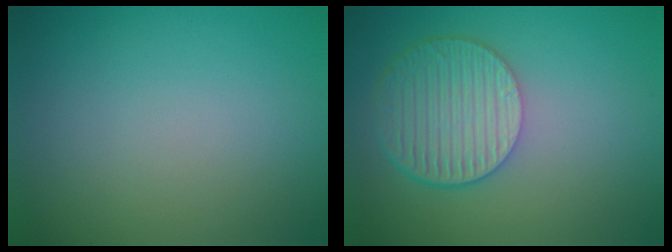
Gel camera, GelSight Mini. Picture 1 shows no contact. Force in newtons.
{"total": 6.1, "press": 4.5, "slide": 4.0}